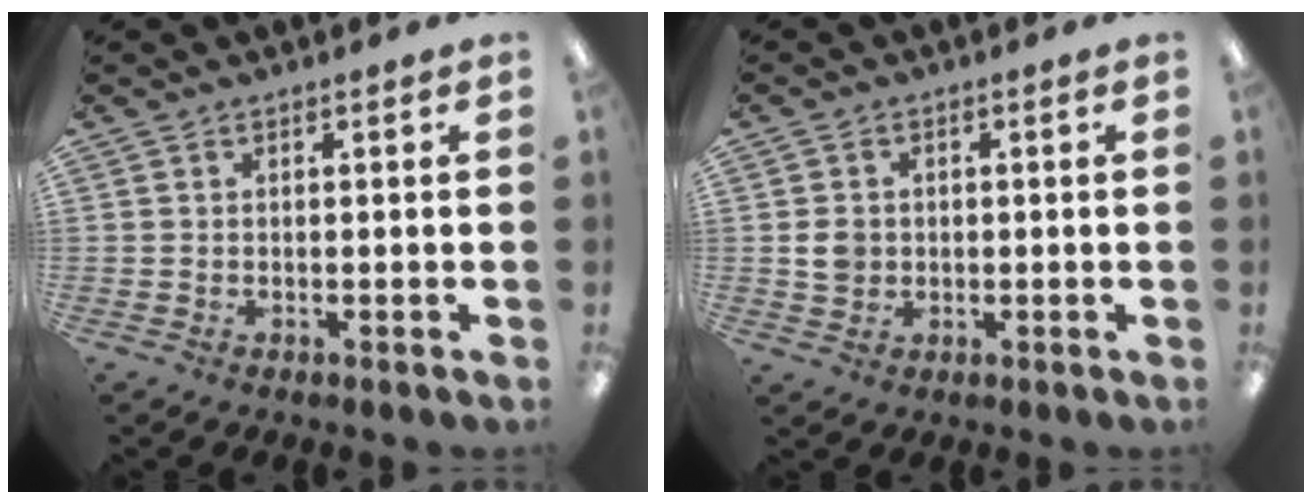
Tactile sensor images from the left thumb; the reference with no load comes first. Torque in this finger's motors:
{"motor_torque": [-0.26, 0.31, 0.16, -0.17, 0.01]}